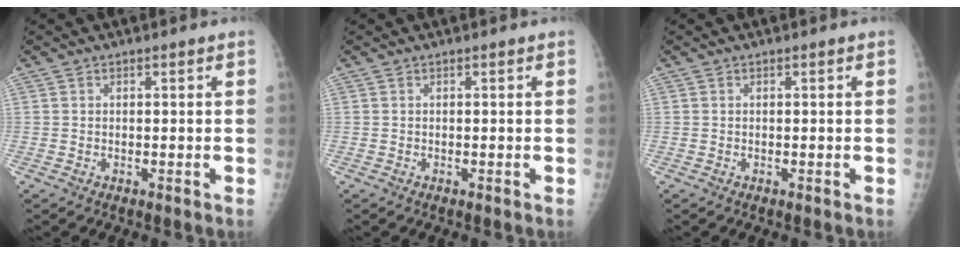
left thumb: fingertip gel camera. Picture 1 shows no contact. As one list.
[{"total": 0.0}, {"total": 0.0}]